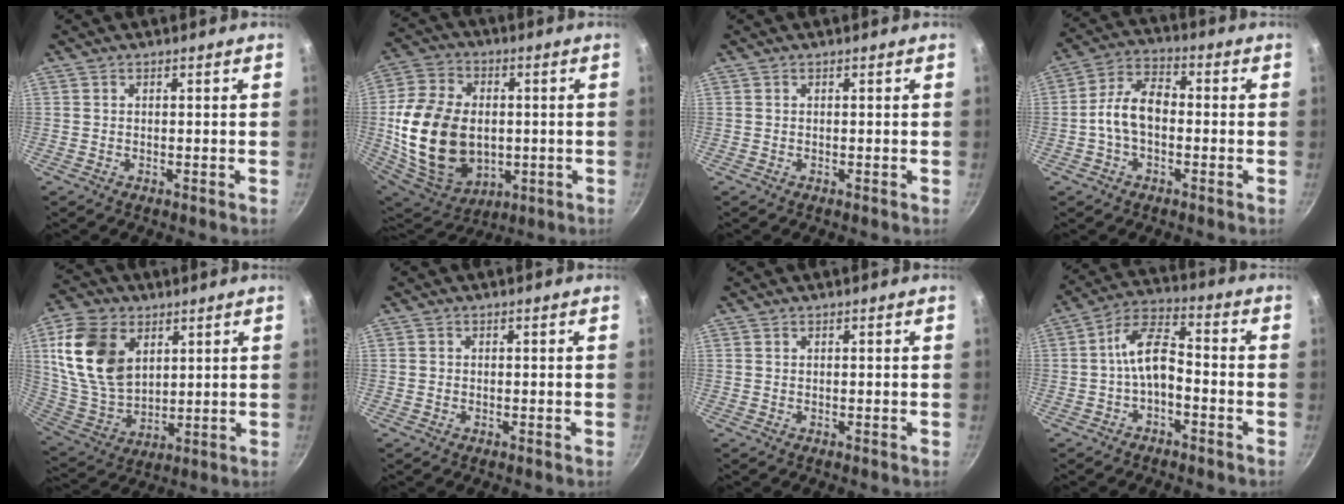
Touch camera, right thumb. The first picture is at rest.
{"total": 22.8, "force": [-1.0, 16.1, 16.1], "torque": [-0.300, 0.003, -0.001]}
{"total": 0.0}
{"total": 8.8, "force": [-1.2, 5.5, 6.8], "torque": [-0.108, 0.036, -0.036]}
{"total": 17.4, "force": [5.9, 11.8, 11.4], "torque": [-0.193, -0.017, 0.127]}
{"total": 0.7, "force": [0.1, 0.7, 0.2], "torque": [-0.002, 0.003, 0.000]}
{"total": 0.0}
{"total": 8.3, "force": [-2.5, 4.3, 6.7], "torque": [-0.114, 0.047, -0.052]}